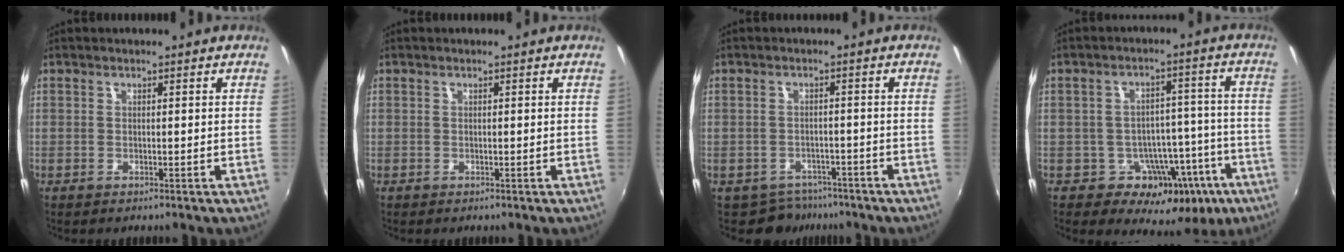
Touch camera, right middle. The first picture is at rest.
{"total": 0.0}
{"total": 5.1, "force": [-4.1, 3.1, 0.2], "torque": [-0.013, 0.003, -0.059]}
{"total": 14.2, "force": [-7.2, 10.7, 6.0], "torque": [-0.089, 0.025, -0.069]}